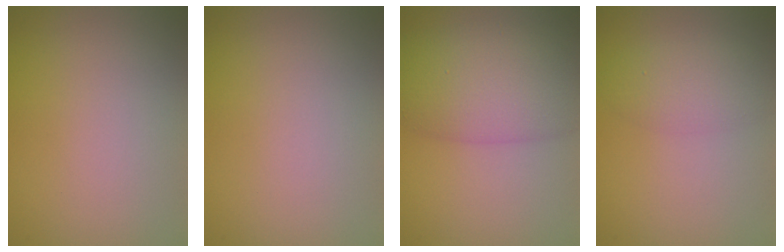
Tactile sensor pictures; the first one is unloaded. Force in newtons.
{"total": 0.0}
{"total": 7.9, "press": 7.9, "slide": 0.4}
{"total": 2.8, "press": 2.8, "slide": 0.1}